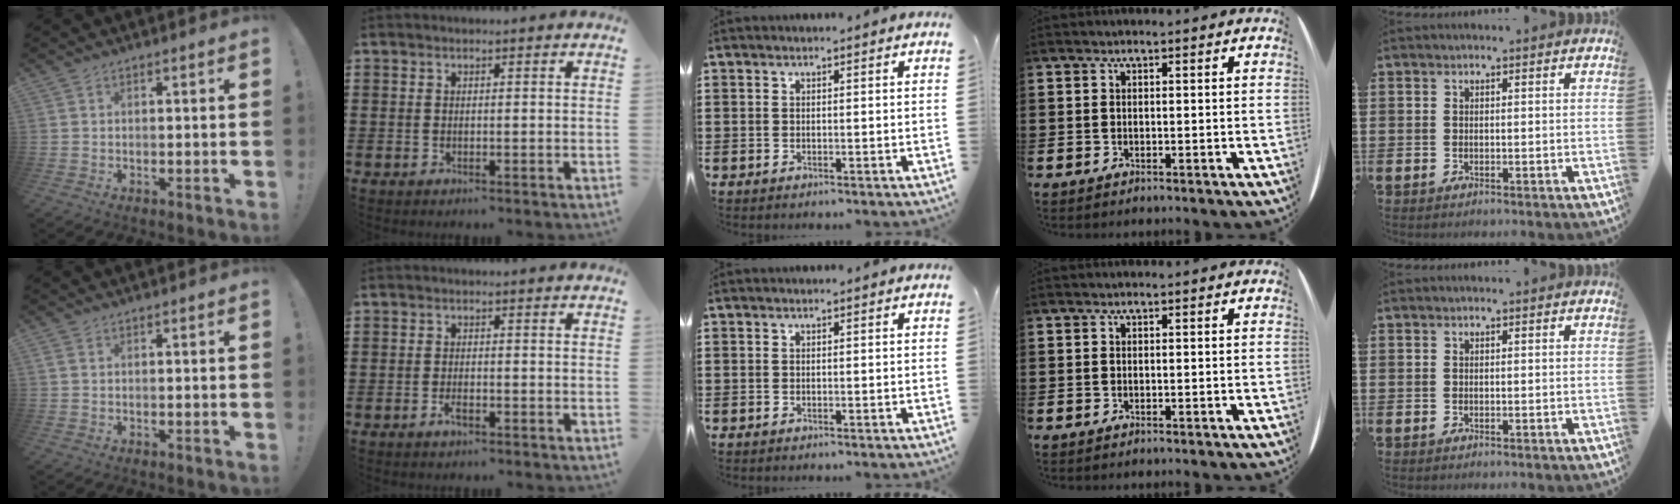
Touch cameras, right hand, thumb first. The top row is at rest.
{"thumb": {"total": 1.0, "force": [0.3, 0.8, 0.5], "torque": [-0.011, 0.004, 0.005]}, "index": {"total": 2.0, "force": [-1.0, 0.7, 1.6], "torque": [-0.035, -0.004, -0.020]}}